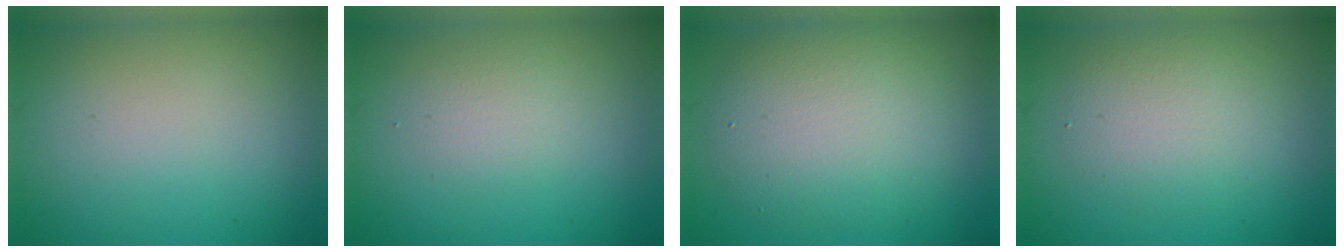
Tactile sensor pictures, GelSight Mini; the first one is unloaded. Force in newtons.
{"total": 1.4, "press": 1.4, "slide": 0.0}
{"total": 6.0, "press": 6.0, "slide": 0.2}
{"total": 3.2, "press": 3.1, "slide": 0.2}